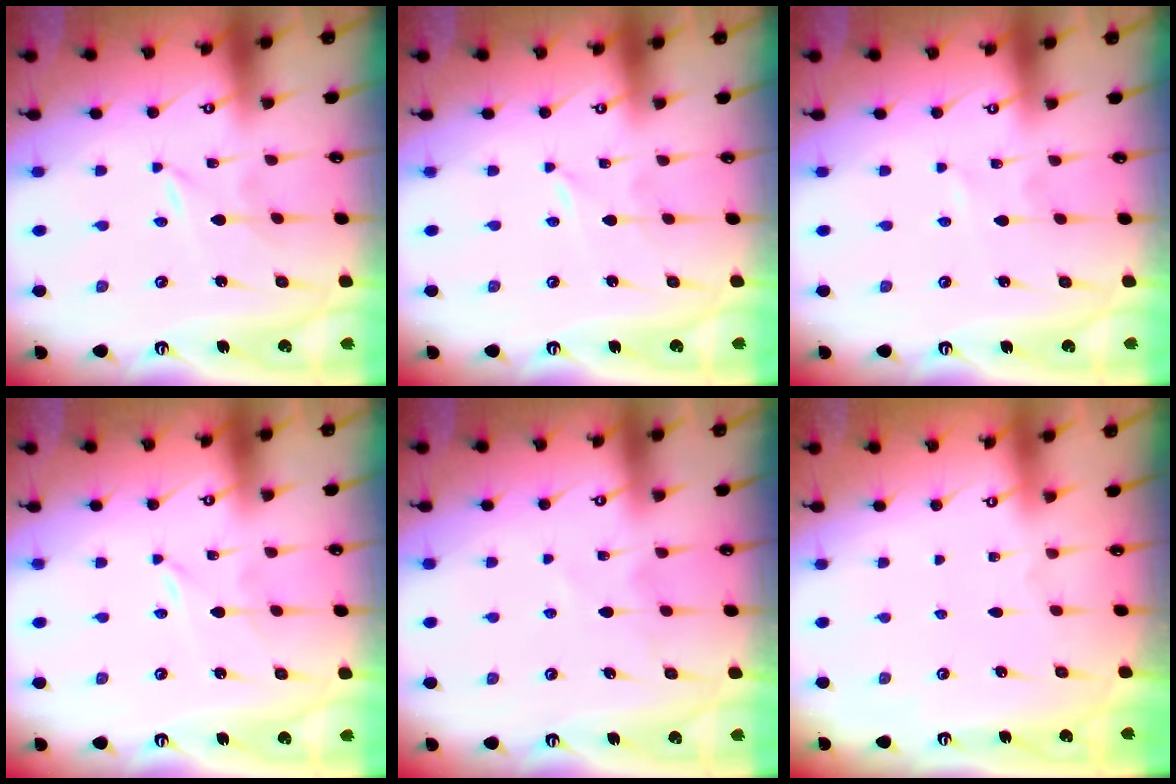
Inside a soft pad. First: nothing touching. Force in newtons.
{"total": 0.0}
{"total": 0.6, "press": 0.6, "slide": 0.1}
{"total": 0.0}
{"total": 4.9, "press": 4.9, "slide": 0.5}
{"total": 0.0}